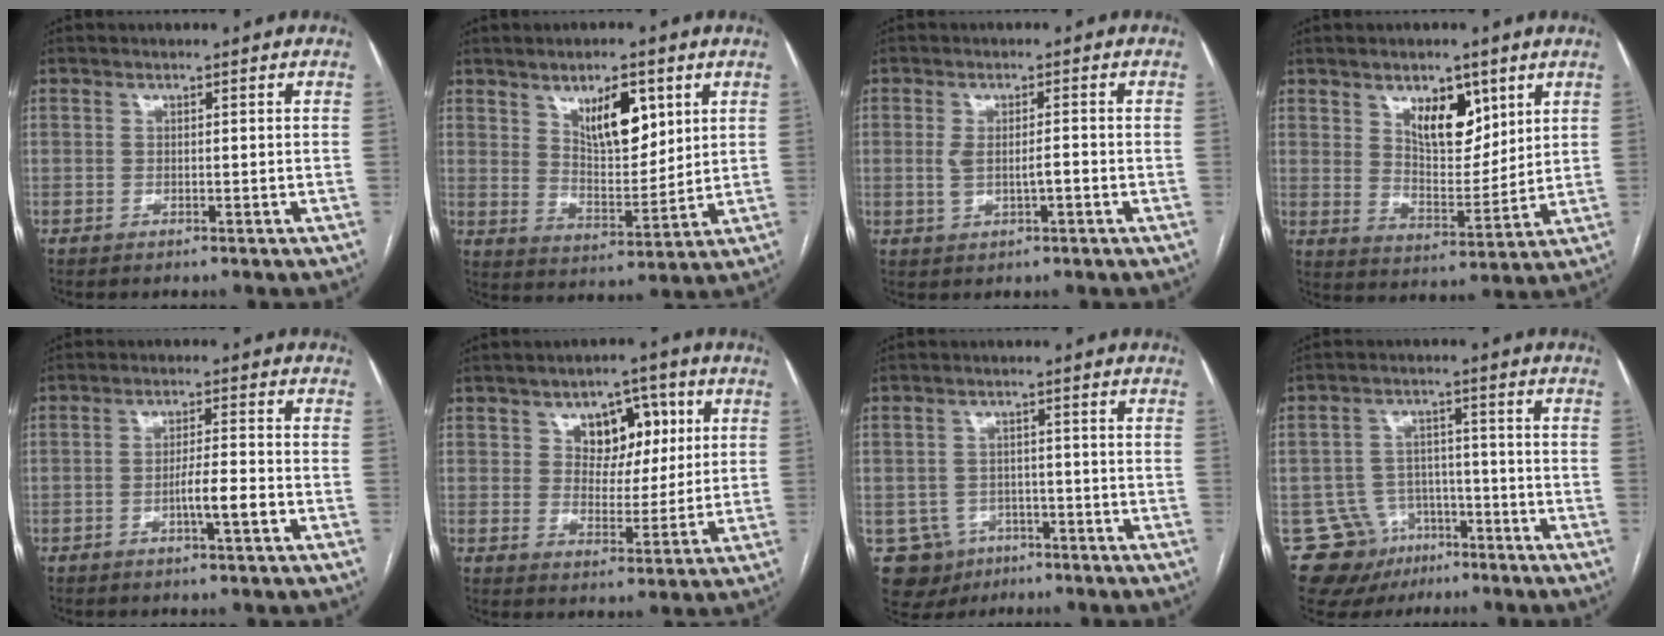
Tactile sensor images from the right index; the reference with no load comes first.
{"total": 9.1, "force": [4.5, 3.6, 7.0], "torque": [-0.115, -0.002, 0.084]}
{"total": 3.7, "force": [-0.5, 1.2, 3.5], "torque": [-0.069, 0.006, -0.003]}
{"total": 8.9, "force": [4.9, 4.3, 6.1], "torque": [-0.094, -0.005, 0.088]}
{"total": 4.7, "force": [-1.9, 0.2, 4.3], "torque": [-0.070, -0.001, -0.033]}
{"total": 8.4, "force": [3.2, 5.8, 5.2], "torque": [-0.059, 0.020, 0.052]}
{"total": 7.5, "force": [-3.6, 6.5, 1.0], "torque": [-0.021, 0.008, -0.044]}
{"total": 11.2, "force": [-6.4, 8.9, 1.9], "torque": [-0.037, 0.038, -0.090]}